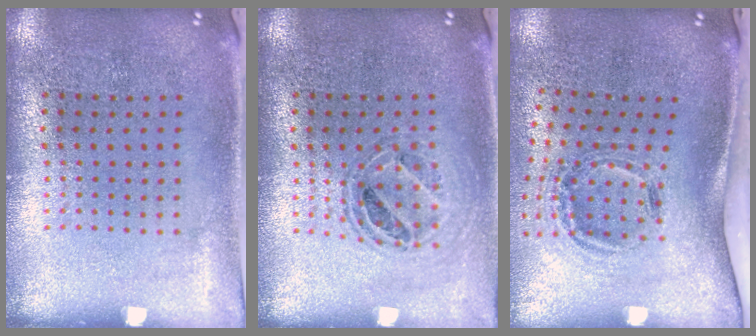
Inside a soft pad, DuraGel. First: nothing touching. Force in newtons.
{"total": 0.8, "press": 0.8, "slide": 0.0}
{"total": 1.5, "press": 1.1, "slide": 1.0}